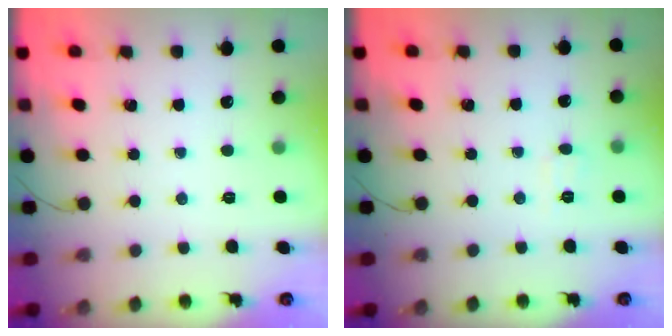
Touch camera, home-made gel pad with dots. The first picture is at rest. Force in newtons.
{"total": 4.2, "press": 4.0, "slide": 1.3}